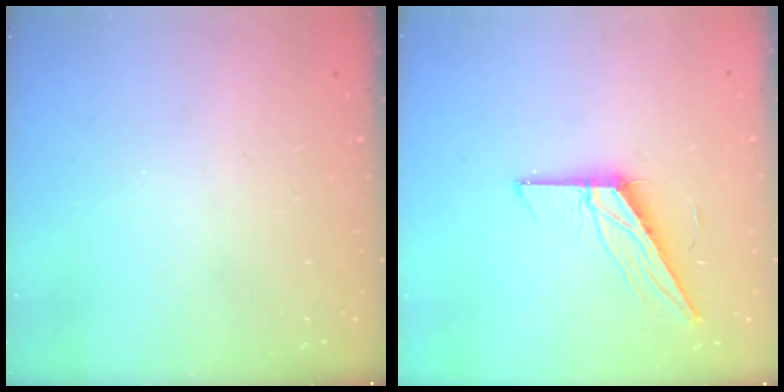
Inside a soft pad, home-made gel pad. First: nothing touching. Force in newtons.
{"total": 11.5, "press": 11.5, "slide": 0.2}